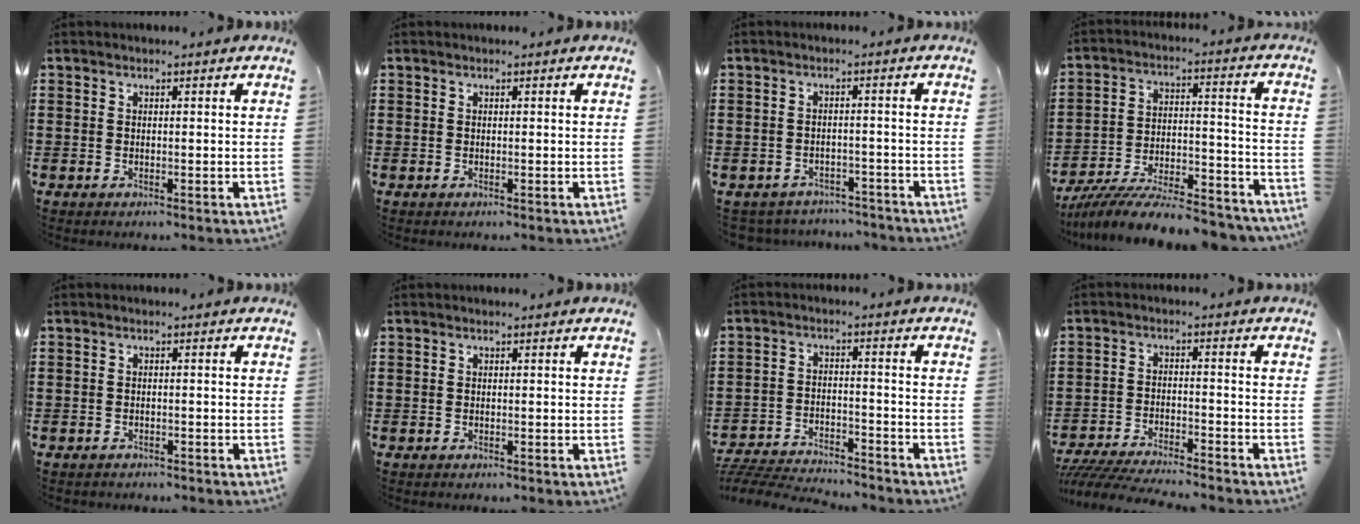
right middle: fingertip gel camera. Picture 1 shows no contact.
{"total": 0.0}
{"total": 2.7, "force": [-2.6, 0.5, -0.3], "torque": [-0.004, 0.001, -0.059]}
{"total": 9.9, "force": [-9.2, 1.0, 3.6], "torque": [-0.048, 0.021, -0.176]}
{"total": 1.0, "force": [-0.9, 0.2, 0.0], "torque": [-0.003, 0.001, -0.021]}
{"total": 0.0}
{"total": 5.4, "force": [-5.3, 0.4, 0.8], "torque": [-0.026, 0.002, -0.112]}
{"total": 5.0, "force": [-4.8, 0.2, 1.3], "torque": [-0.035, -0.007, -0.099]}